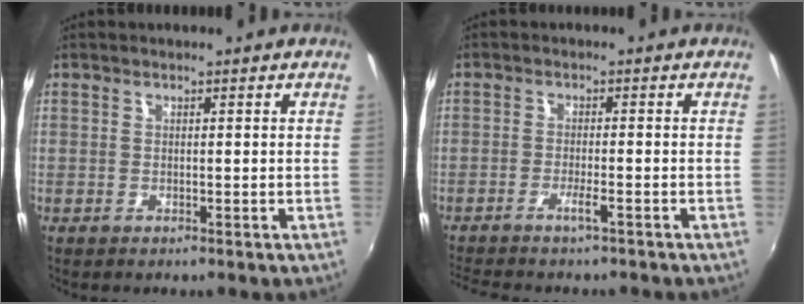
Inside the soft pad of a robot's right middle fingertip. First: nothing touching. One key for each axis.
{"total": 4.9, "fx": -4.1, "fy": 0.1, "fz": 2.7, "tx": -0.064, "ty": -0.005, "tz": -0.072}